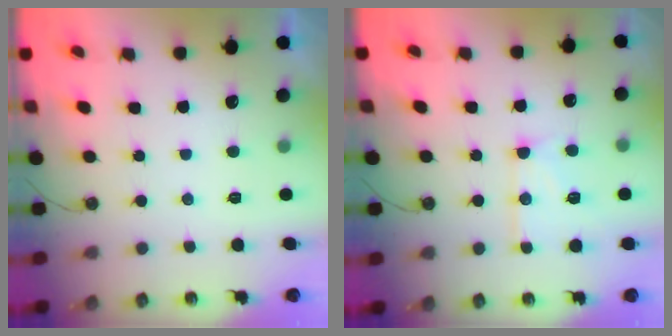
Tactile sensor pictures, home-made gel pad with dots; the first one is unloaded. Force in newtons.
{"total": 10.1, "press": 10.1, "slide": 0.7}